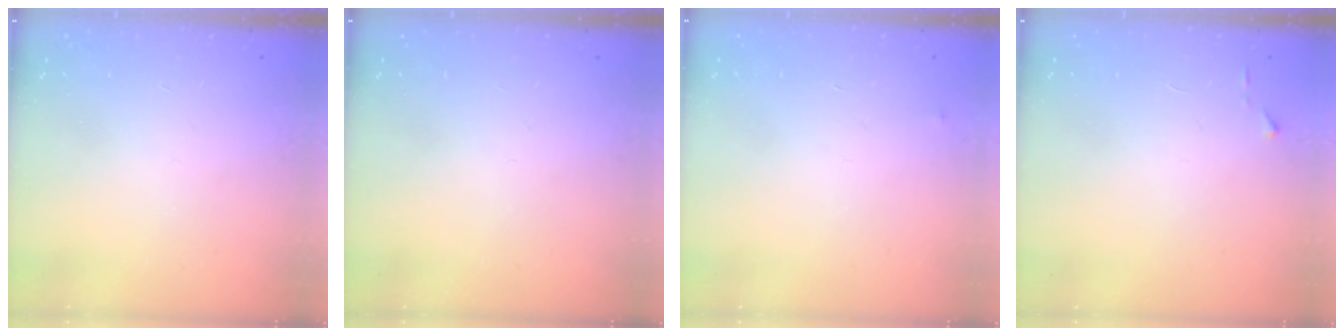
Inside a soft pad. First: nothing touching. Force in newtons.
{"total": 0.0}
{"total": 2.5, "press": 2.5, "slide": 0.4}
{"total": 3.7, "press": 3.7, "slide": 0.4}